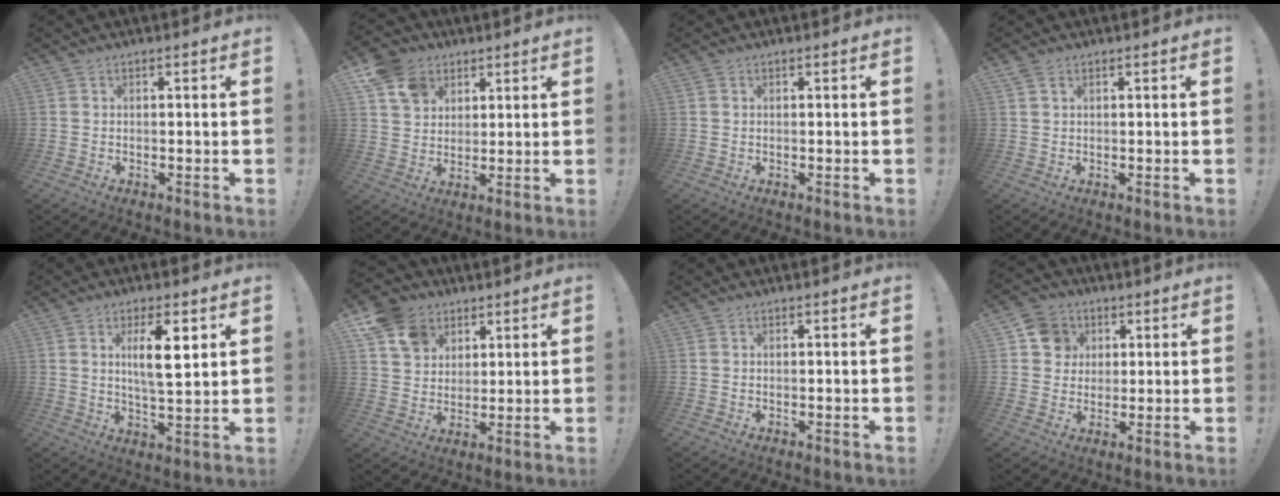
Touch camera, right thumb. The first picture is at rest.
{"total": 10.3, "force": [5.5, 7.9, 3.7], "torque": [-0.060, -0.022, 0.109]}
{"total": 0.0}
{"total": 1.7, "force": [1.1, 1.0, 1.0], "torque": [-0.016, -0.001, 0.019]}
{"total": 9.4, "force": [3.3, 2.2, 8.5], "torque": [-0.140, -0.005, 0.052]}
{"total": 11.4, "force": [5.8, 9.0, 4.1], "torque": [-0.063, -0.029, 0.116]}
{"total": 0.0}
{"total": 9.4, "force": [3.0, 8.5, 2.4], "torque": [-0.030, -0.010, 0.063]}